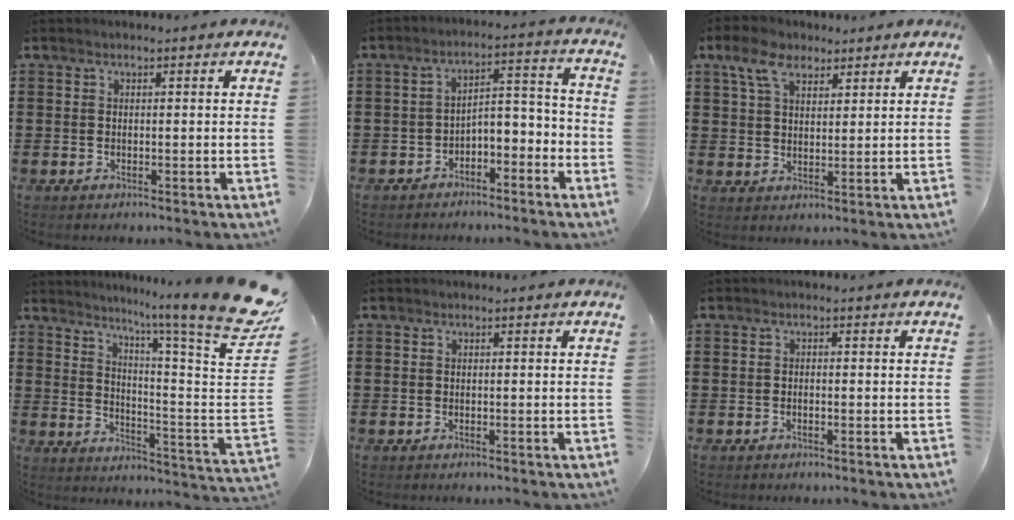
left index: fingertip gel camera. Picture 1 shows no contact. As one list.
[{"total": 4.0, "force": [-3.6, 1.1, 1.3], "torque": [-0.027, 0.003, -0.076]}, {"total": 6.1, "force": [3.8, 3.5, 3.2], "torque": [-0.080, 0.009, 0.070]}, {"total": 11.8, "force": [9.3, -1.8, 7.1], "torque": [-0.135, -0.089, 0.139]}, {"total": 0.0}, {"total": 0.6, "force": [-0.5, 0.1, 0.4], "torque": [-0.008, -0.003, -0.009]}]